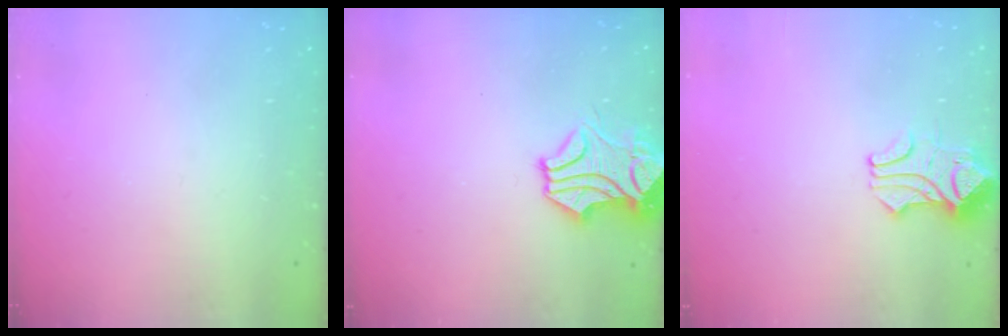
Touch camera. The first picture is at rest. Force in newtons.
{"total": 1.9, "press": 1.2, "slide": 1.5}
{"total": 4.5, "press": 4.4, "slide": 0.9}